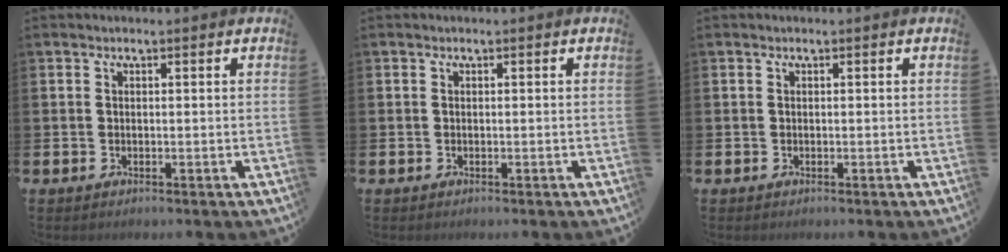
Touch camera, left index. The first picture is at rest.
{"total": 0.0}
{"total": 0.0}